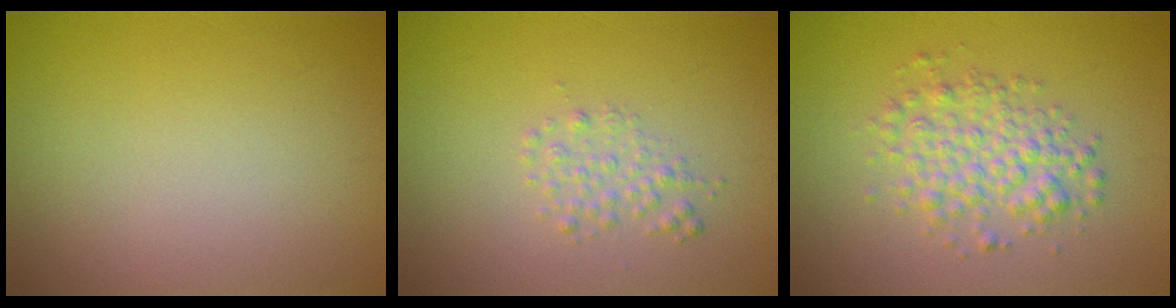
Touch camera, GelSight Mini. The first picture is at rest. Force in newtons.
{"total": 1.5, "press": 1.5, "slide": 0.0}
{"total": 3.6, "press": 3.6, "slide": 0.1}